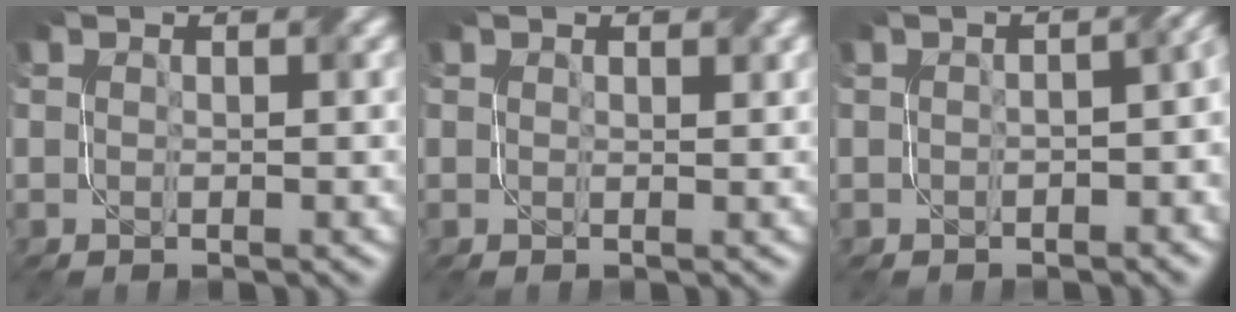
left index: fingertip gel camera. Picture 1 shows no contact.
{"total": 0.9, "force": [0.7, 0.3, 0.5], "torque": [-0.008, 0.001, 0.012]}
{"total": 4.8, "force": [-0.9, 2.5, 4.0], "torque": [-0.024, 0.001, -0.007]}